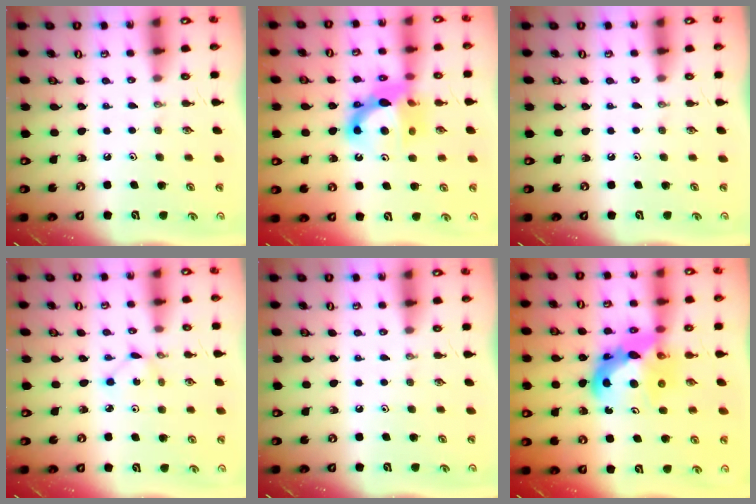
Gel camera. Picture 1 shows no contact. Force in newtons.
{"total": 11.3, "press": 11.0, "slide": 2.4}
{"total": 0.0}
{"total": 1.3, "press": 1.3, "slide": 0.2}
{"total": 0.0}
{"total": 12.3, "press": 12.2, "slide": 1.2}